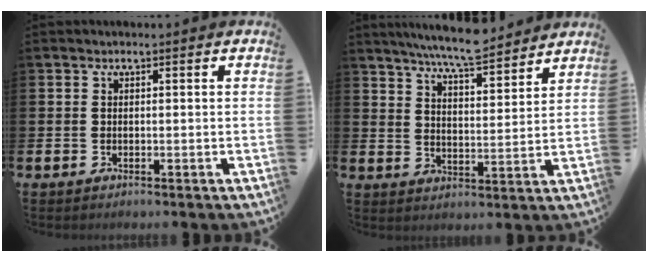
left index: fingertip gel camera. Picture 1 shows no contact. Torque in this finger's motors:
{"motor_torque": [1.06, -1.08, 1.02, 0.21]}